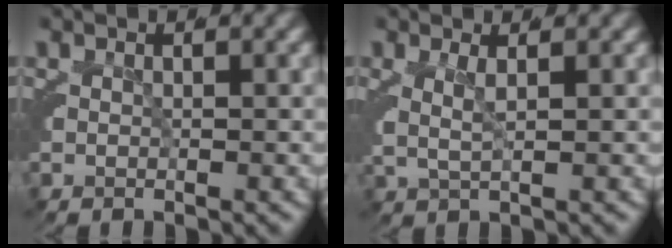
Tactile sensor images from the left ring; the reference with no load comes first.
{"total": 1.5, "force": [0.3, 0.7, 1.3], "torque": [-0.034, -0.004, 0.008]}